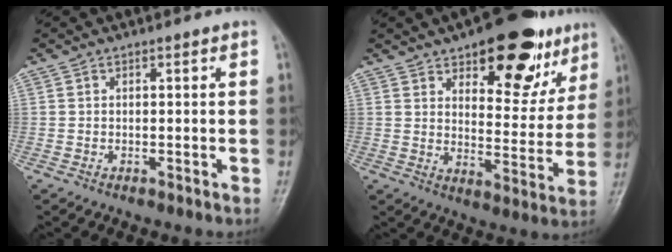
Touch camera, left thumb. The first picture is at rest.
{"total": 18.5, "force": [11.0, 8.6, 12.1], "torque": [-0.105, -0.047, 0.156]}